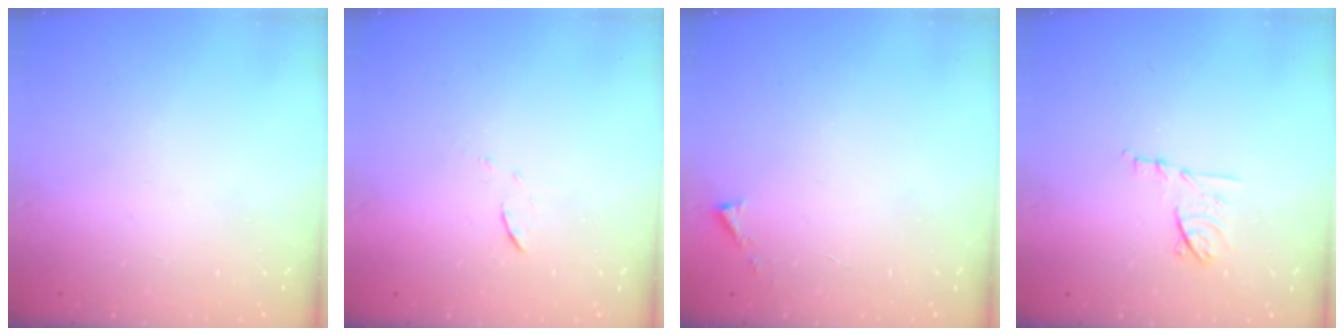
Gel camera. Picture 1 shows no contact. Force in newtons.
{"total": 5.5, "press": 5.4, "slide": 0.7}
{"total": 3.1, "press": 3.1, "slide": 0.4}
{"total": 8.2, "press": 8.2, "slide": 0.8}